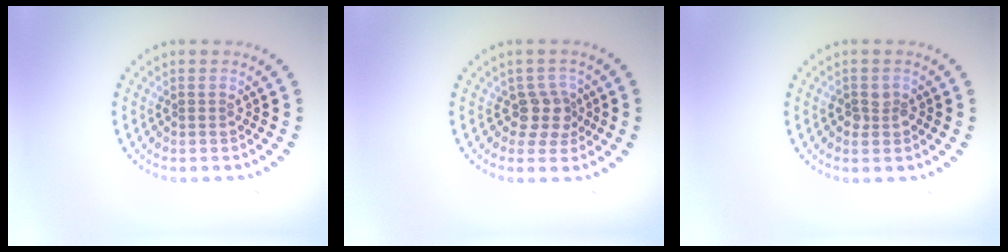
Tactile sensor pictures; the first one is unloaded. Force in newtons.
{"total": 2.4, "press": 2.0, "slide": 1.4}
{"total": 1.3, "press": 1.3, "slide": 0.3}